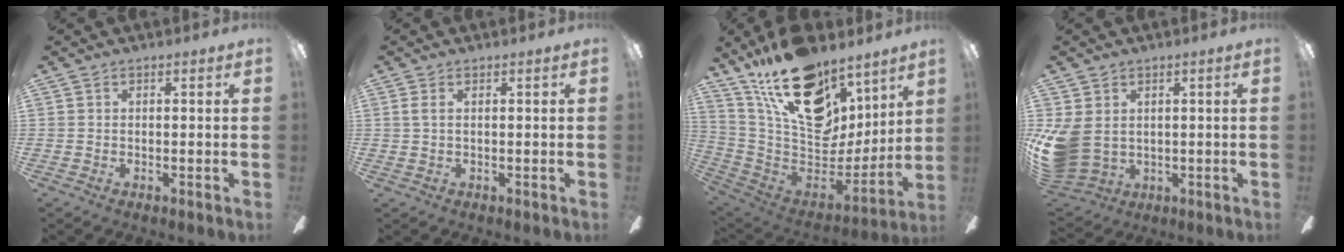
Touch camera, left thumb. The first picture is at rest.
{"total": 1.5, "force": [0.1, 0.4, 1.5], "torque": [-0.029, 0.001, 0.002]}
{"total": 24.4, "force": [15.8, 13.0, 13.3], "torque": [-0.231, -0.090, 0.290]}
{"total": 10.9, "force": [0.1, 8.9, 6.2], "torque": [-0.158, 0.000, 0.006]}